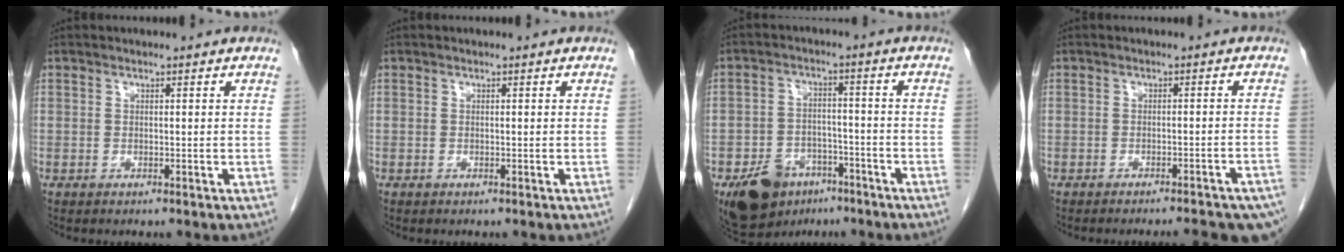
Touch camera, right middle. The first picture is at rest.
{"total": 0.0}
{"total": 9.7, "force": [-6.2, 6.0, 4.4], "torque": [-0.083, 0.004, -0.098]}
{"total": 12.0, "force": [-10.8, 1.1, 5.1], "torque": [-0.033, -0.005, -0.114]}